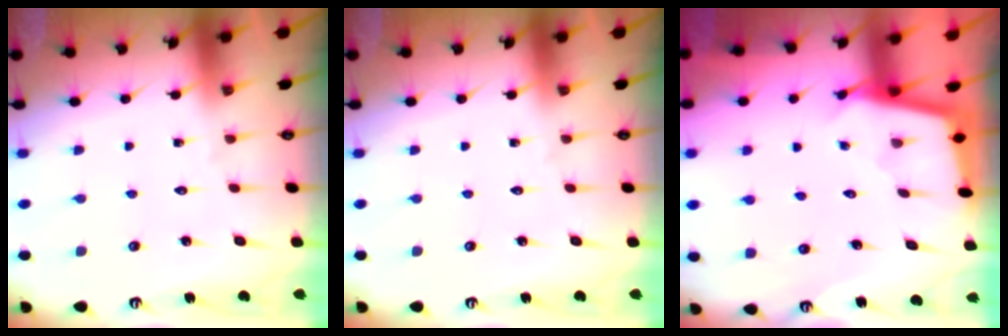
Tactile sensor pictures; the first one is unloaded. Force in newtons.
{"total": 0.0}
{"total": 2.3, "press": 2.3, "slide": 0.2}